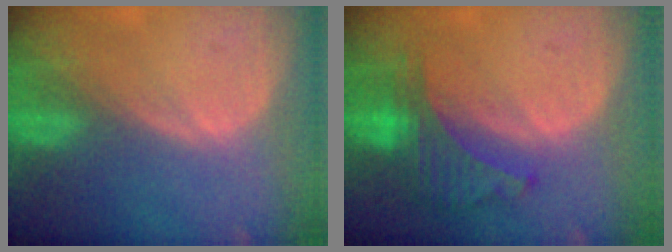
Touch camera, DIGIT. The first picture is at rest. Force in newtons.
{"total": 6.3, "press": 5.9, "slide": 2.3}